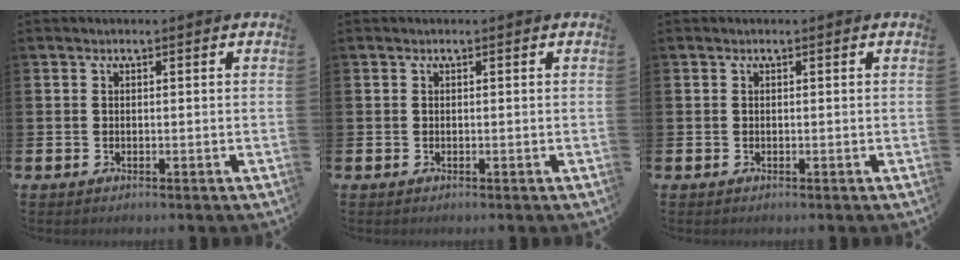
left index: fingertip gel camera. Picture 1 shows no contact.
{"total": 0.0}
{"total": 0.0}